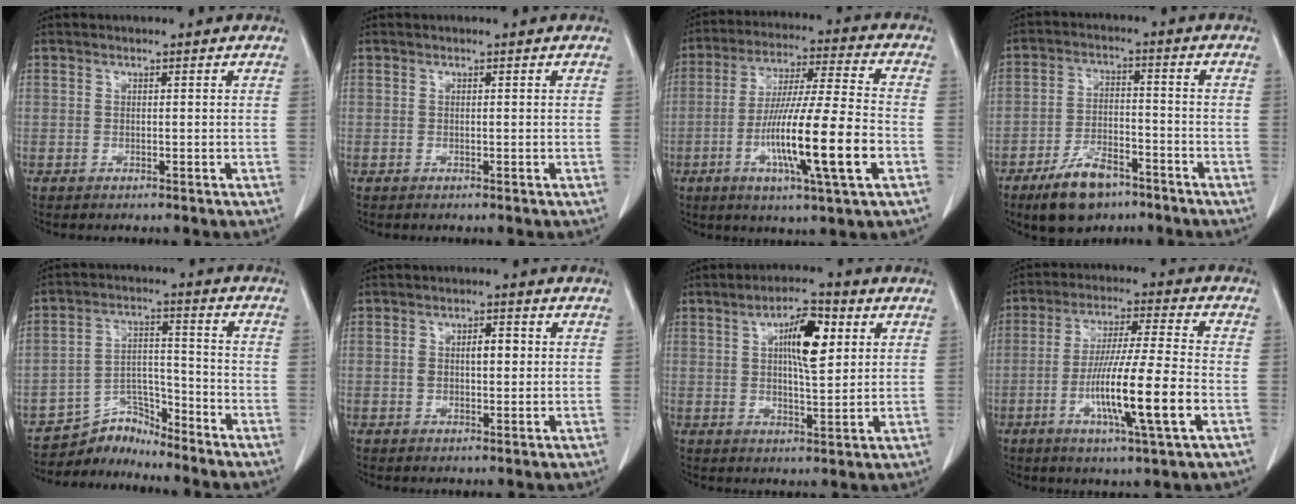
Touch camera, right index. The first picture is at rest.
{"total": 0.0}
{"total": 16.6, "force": [-5.0, 0.4, 15.9], "torque": [-0.288, -0.013, -0.086]}
{"total": 8.9, "force": [-6.2, 3.8, 5.2], "torque": [-0.103, -0.002, -0.106]}
{"total": 6.0, "force": [-5.8, 1.0, -1.1], "torque": [0.026, 0.031, -0.101]}
{"total": 4.3, "force": [0.6, 2.0, 3.8], "torque": [-0.066, 0.010, 0.014]}
{"total": 8.8, "force": [2.7, 2.5, 8.0], "torque": [-0.133, 0.010, 0.046]}
{"total": 13.9, "force": [-4.0, 0.0, 13.3], "torque": [-0.246, -0.013, -0.075]}